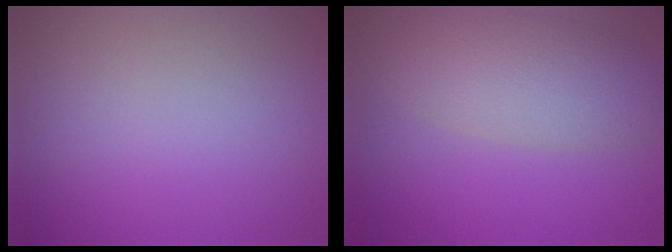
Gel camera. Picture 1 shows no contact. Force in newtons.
{"total": 5.1, "press": 5.1, "slide": 0.5}